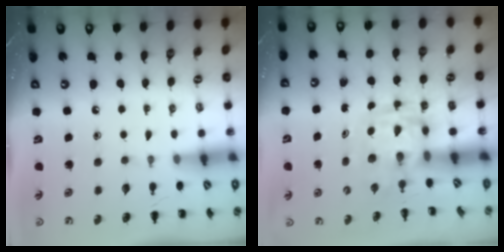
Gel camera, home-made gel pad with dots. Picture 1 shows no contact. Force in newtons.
{"total": 2.8, "press": 2.7, "slide": 0.5}